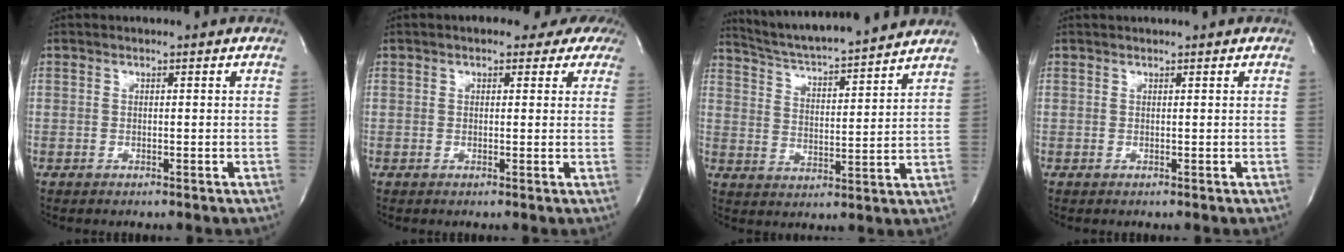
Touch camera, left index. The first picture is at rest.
{"total": 8.2, "force": [6.4, 3.8, 3.5], "torque": [-0.024, 0.019, 0.061]}
{"total": 15.8, "force": [14.7, 0.2, 5.8], "torque": [-0.104, 0.005, 0.224]}
{"total": 1.9, "force": [1.8, 0.1, 0.7], "torque": [-0.008, 0.020, 0.026]}